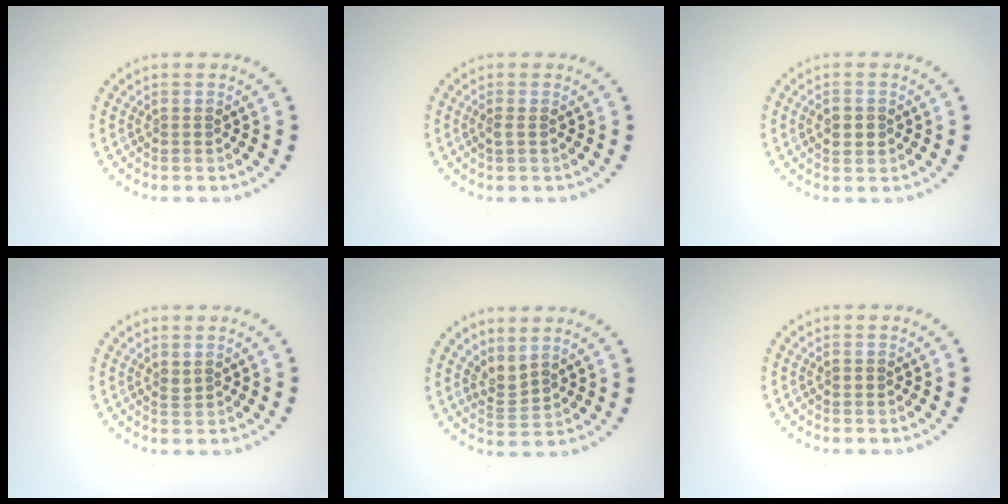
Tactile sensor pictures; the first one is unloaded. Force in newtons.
{"total": 0.8, "press": 0.6, "slide": 0.5}
{"total": 2.2, "press": 2.2, "slide": 0.2}
{"total": 0.6, "press": 0.5, "slide": 0.2}
{"total": 2.0, "press": 1.4, "slide": 1.4}
{"total": 0.8, "press": 0.8, "slide": 0.1}